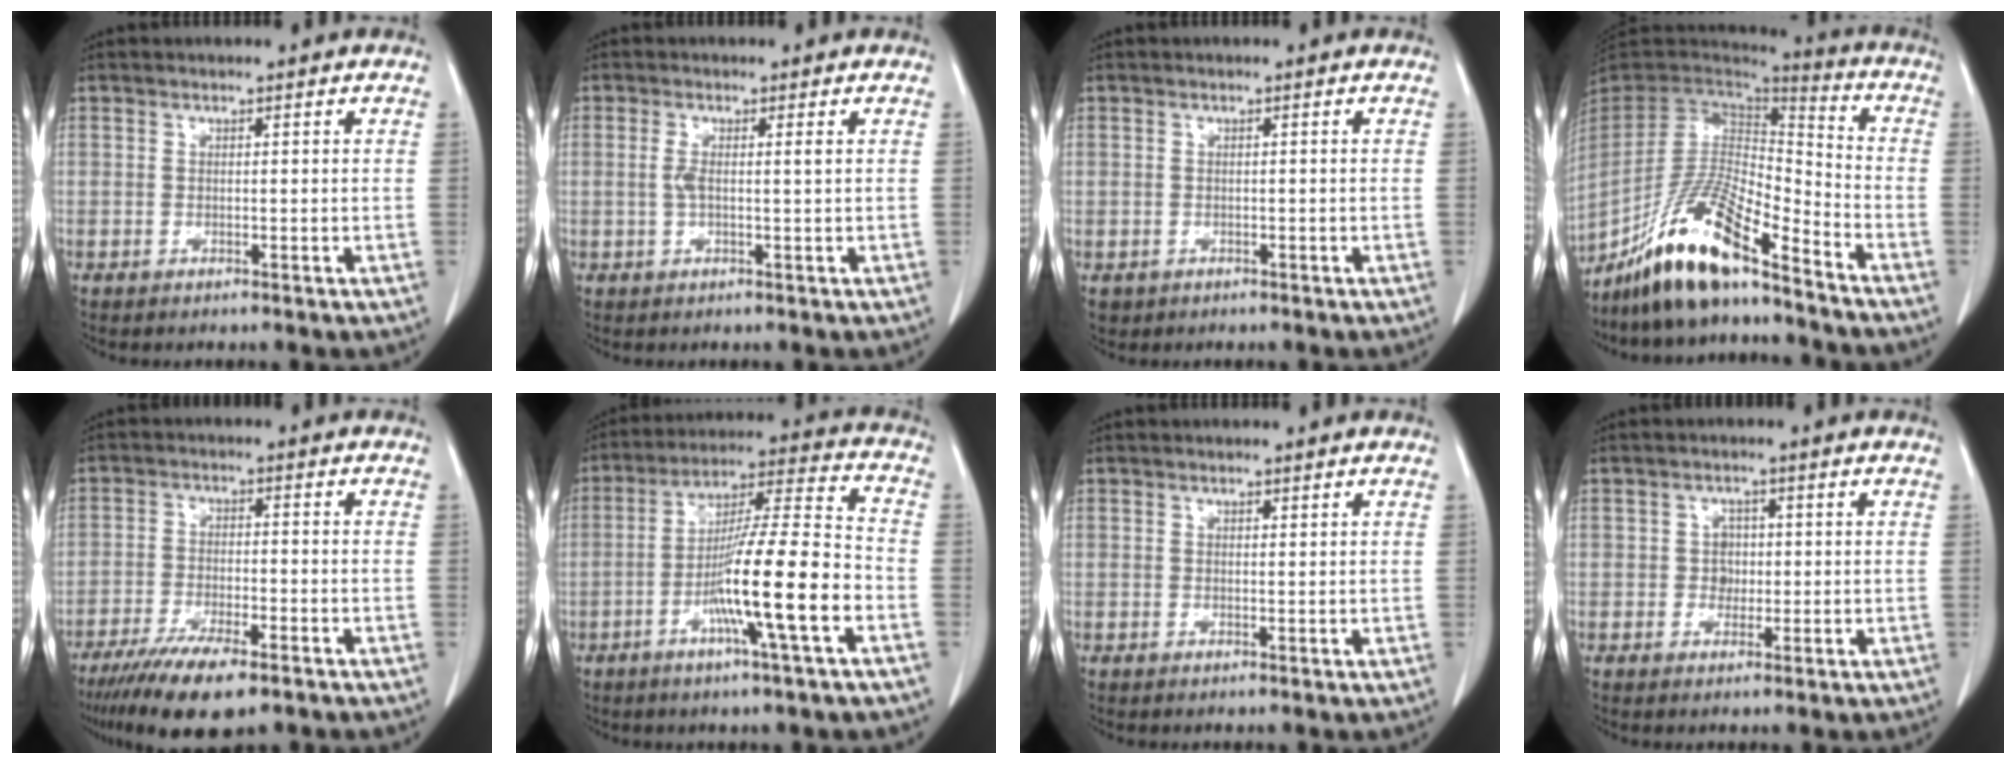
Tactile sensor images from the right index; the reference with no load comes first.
{"total": 2.2, "force": [0.2, 0.1, 2.2], "torque": [-0.050, 0.005, 0.005]}
{"total": 1.5, "force": [-0.5, 1.4, 0.1], "torque": [-0.007, 0.004, -0.001]}
{"total": 15.8, "force": [-11.4, 2.6, 10.6], "torque": [-0.199, -0.003, -0.210]}
{"total": 11.1, "force": [-7.9, 2.3, 7.5], "torque": [-0.124, -0.022, -0.126]}
{"total": 15.1, "force": [-5.2, -0.3, 14.1], "torque": [-0.249, -0.001, -0.094]}
{"total": 0.0}
{"total": 2.2, "force": [-0.1, 2.0, 1.0], "torque": [-0.011, 0.005, -0.001]}